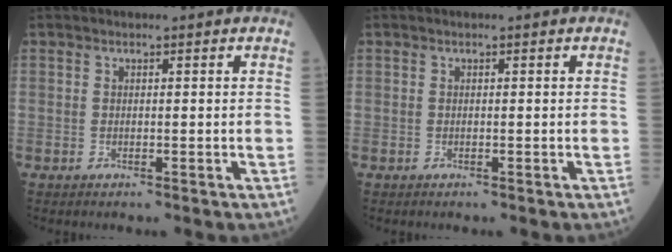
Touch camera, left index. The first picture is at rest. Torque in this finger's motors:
{"motor_torque": [-0.06, 0.09, -0.02, 0.00]}